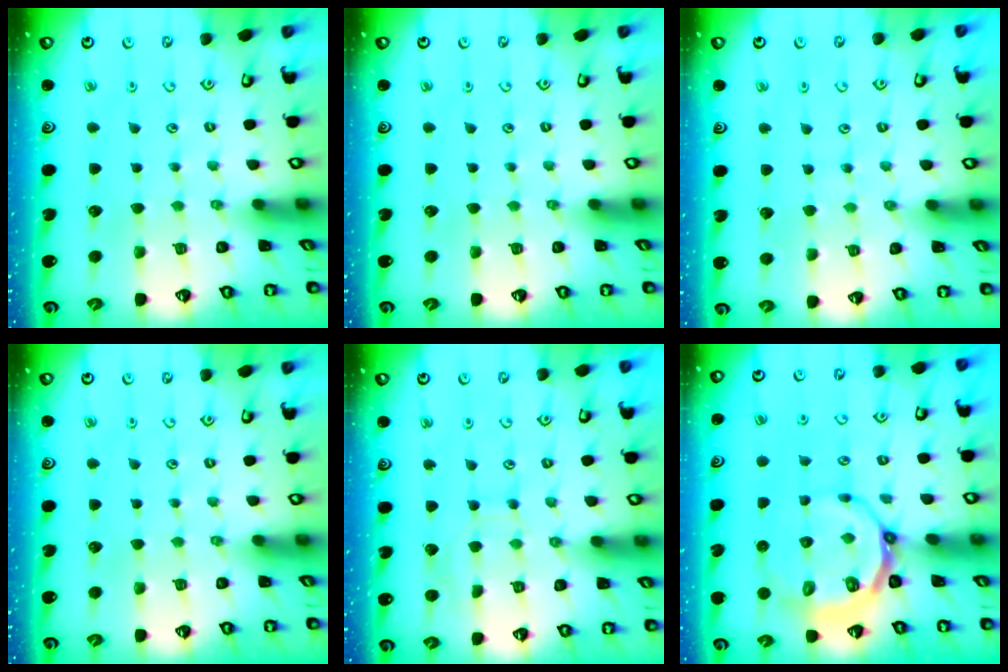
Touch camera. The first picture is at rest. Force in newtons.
{"total": 0.0}
{"total": 5.1, "press": 5.1, "slide": 0.6}
{"total": 0.0}
{"total": 6.9, "press": 6.9, "slide": 0.7}
{"total": 9.2, "press": 8.5, "slide": 3.5}